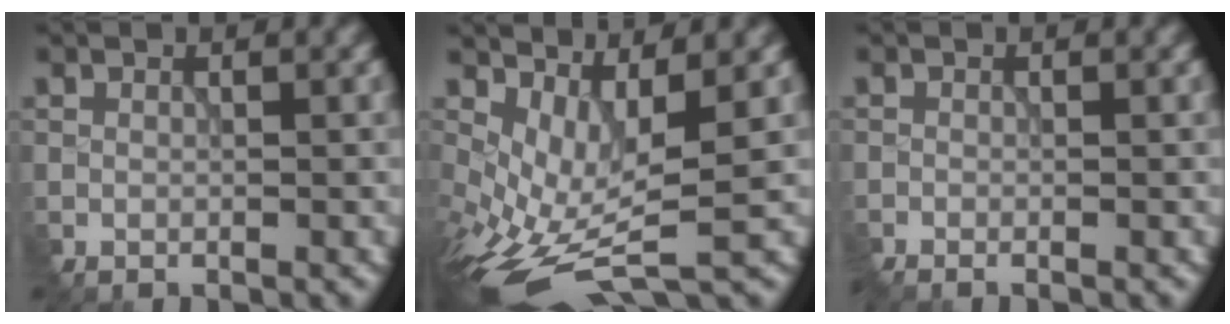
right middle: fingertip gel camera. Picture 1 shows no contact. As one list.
[{"total": 5.6, "force": [-1.2, 2.6, 4.8], "torque": [-0.115, -0.027, -0.007]}, {"total": 1.2, "force": [-0.5, 0.7, 0.8], "torque": [0.011, 0.005, -0.014]}]